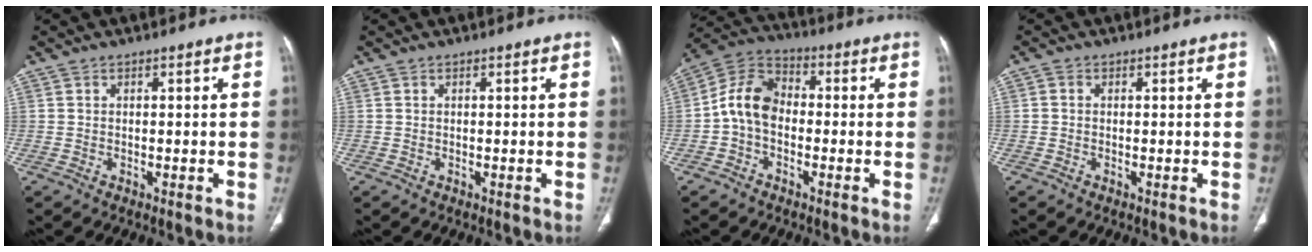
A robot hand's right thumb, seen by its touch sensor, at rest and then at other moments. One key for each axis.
{"total": 0.0}
{"total": 9.0, "fx": -1.4, "fy": 6.4, "fz": 6.1, "tx": -0.100, "ty": 0.032, "tz": -0.042}
{"total": 0.6, "fx": -0.1, "fy": 0.5, "fz": 0.3, "tx": -0.003, "ty": 0.001, "tz": -0.004}